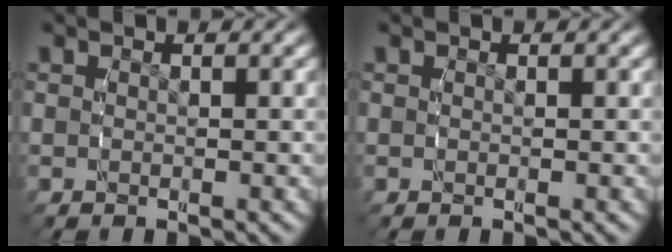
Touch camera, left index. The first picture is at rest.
{"total": 0.0}